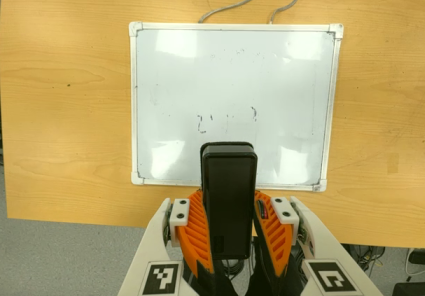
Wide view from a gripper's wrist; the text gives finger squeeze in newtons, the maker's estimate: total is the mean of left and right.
{"total": 8.7, "left": 7.2, "right": 10.2}